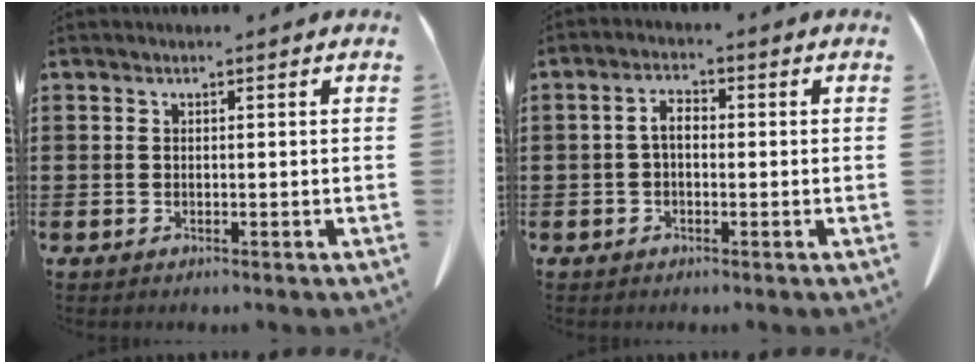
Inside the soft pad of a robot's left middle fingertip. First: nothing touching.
{"total": 3.3, "force": [-0.2, 1.5, 2.9], "torque": [-0.065, 0.004, -0.008]}